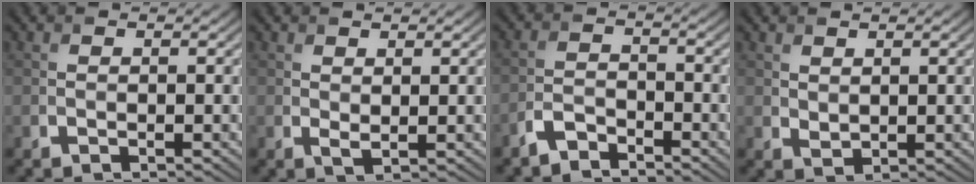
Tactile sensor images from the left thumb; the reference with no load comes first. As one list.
[{"total": 1.1, "force": [0.6, 0.4, 0.8], "torque": [-0.021, -0.005, 0.016]}, {"total": 3.4, "force": [-3.0, 1.1, 1.2], "torque": [-0.027, 0.000, -0.071]}, {"total": 1.3, "force": [0.9, 0.7, 0.6], "torque": [-0.015, -0.004, 0.022]}]